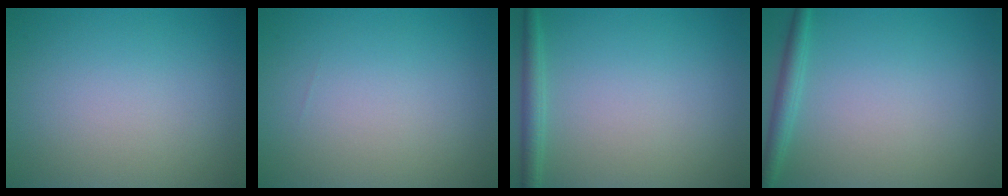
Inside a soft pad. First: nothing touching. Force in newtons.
{"total": 0.0}
{"total": 1.7, "press": 1.7, "slide": 0.1}
{"total": 1.8, "press": 1.8, "slide": 0.1}